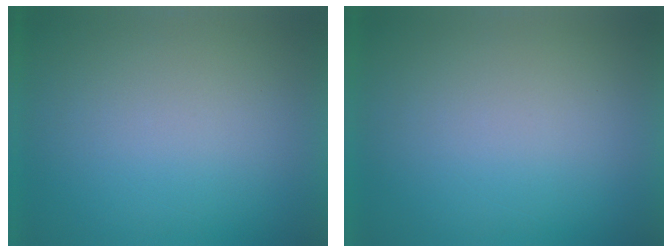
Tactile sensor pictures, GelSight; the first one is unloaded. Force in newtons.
{"total": 0.0}